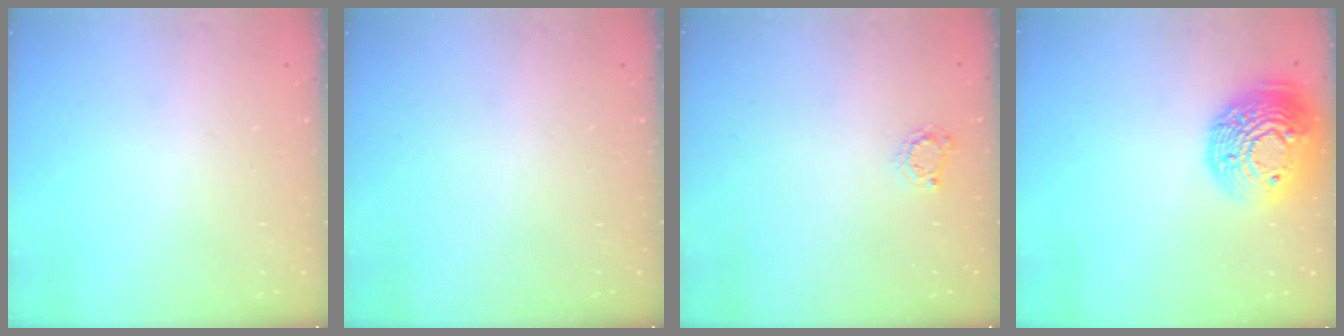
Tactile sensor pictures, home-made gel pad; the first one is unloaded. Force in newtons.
{"total": 0.0}
{"total": 3.8, "press": 3.7, "slide": 0.4}
{"total": 19.9, "press": 19.9, "slide": 1.2}